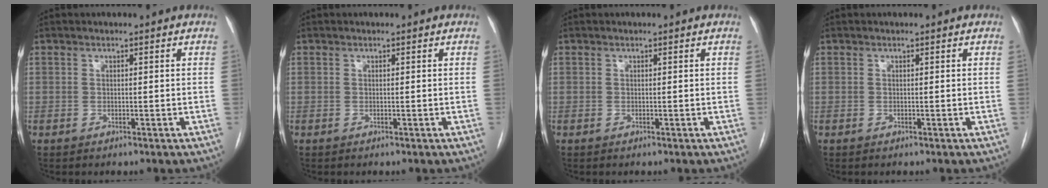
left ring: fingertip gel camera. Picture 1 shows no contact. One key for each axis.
{"total": 0.0}
{"total": 0.0}
{"total": 0.0}